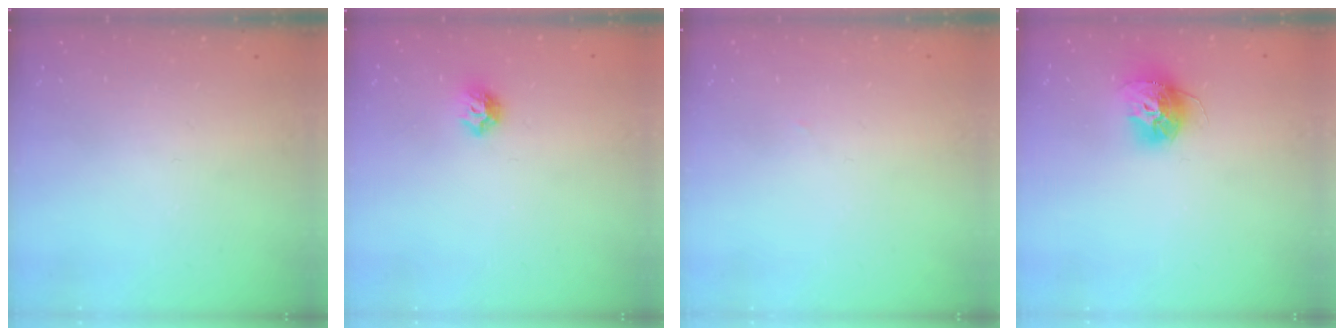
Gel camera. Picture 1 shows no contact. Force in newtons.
{"total": 6.5, "press": 6.5, "slide": 0.9}
{"total": 1.1, "press": 1.1, "slide": 0.1}
{"total": 13.5, "press": 13.4, "slide": 1.2}